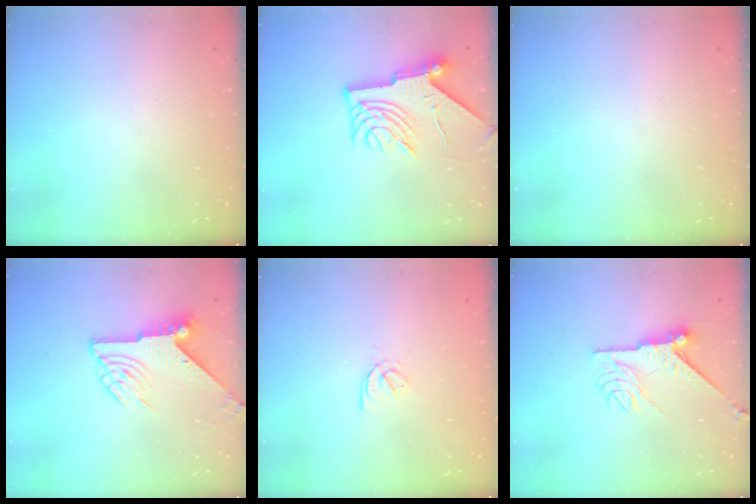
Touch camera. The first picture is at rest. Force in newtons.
{"total": 9.5, "press": 9.4, "slide": 0.9}
{"total": 0.0}
{"total": 9.2, "press": 9.2, "slide": 0.6}
{"total": 2.9, "press": 2.8, "slide": 0.8}
{"total": 8.7, "press": 8.7, "slide": 0.3}